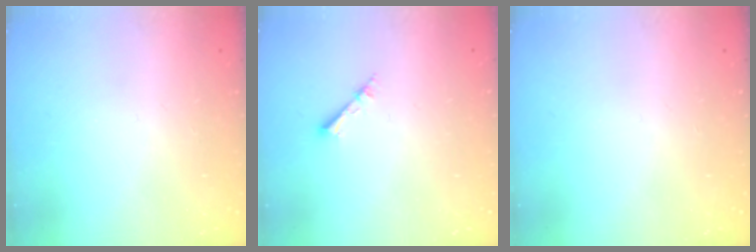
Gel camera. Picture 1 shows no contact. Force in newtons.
{"total": 2.1, "press": 2.1, "slide": 0.3}
{"total": 0.0}